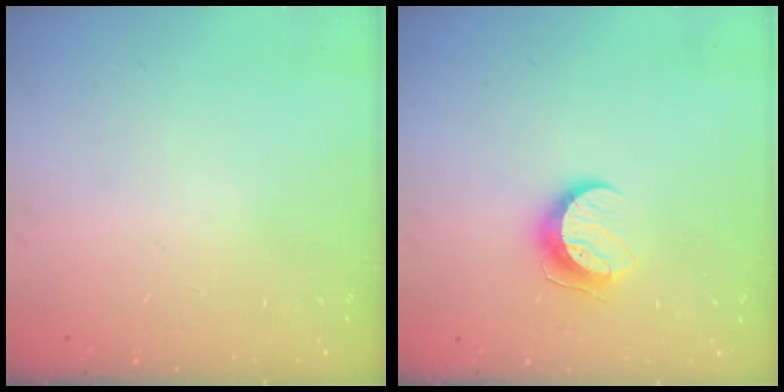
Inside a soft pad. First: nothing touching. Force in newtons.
{"total": 9.0, "press": 8.9, "slide": 0.7}